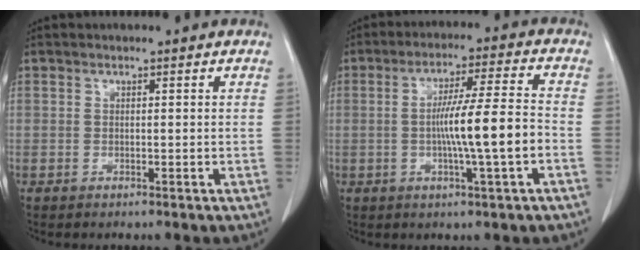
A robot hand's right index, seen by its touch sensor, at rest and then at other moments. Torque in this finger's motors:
{"motor_torque": [1.45, -0.57, 0.76, 0.19]}